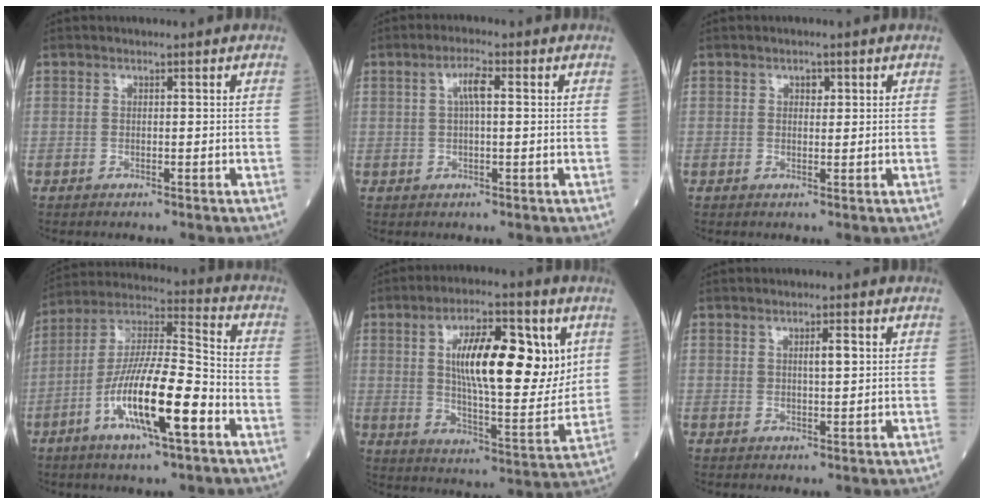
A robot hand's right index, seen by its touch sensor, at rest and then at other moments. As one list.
[{"total": 3.4, "force": [0.8, 0.7, 3.3], "torque": [-0.062, 0.011, 0.013]}, {"total": 1.3, "force": [0.6, 0.8, 0.8], "torque": [-0.008, -0.001, 0.007]}, {"total": 16.5, "force": [-6.2, 2.5, 15.0], "torque": [-0.285, -0.005, -0.113]}, {"total": 18.2, "force": [5.0, 5.6, 16.6], "torque": [-0.264, 0.009, 0.080]}, {"total": 2.6, "force": [0.8, 0.6, 2.4], "torque": [-0.039, -0.001, 0.013]}]